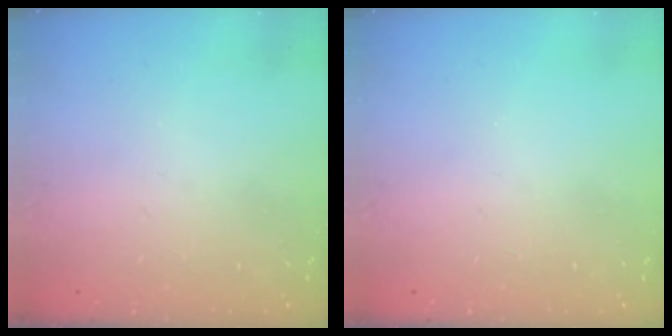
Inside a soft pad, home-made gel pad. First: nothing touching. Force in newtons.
{"total": 0.0}